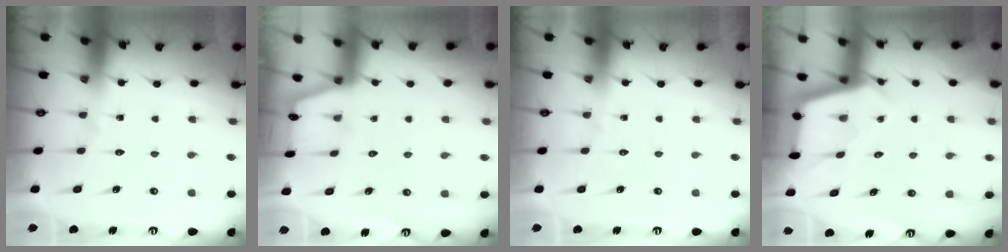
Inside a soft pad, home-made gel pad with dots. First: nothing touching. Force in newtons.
{"total": 0.8, "press": 0.7, "slide": 0.2}
{"total": 0.0}
{"total": 2.6, "press": 2.5, "slide": 0.4}